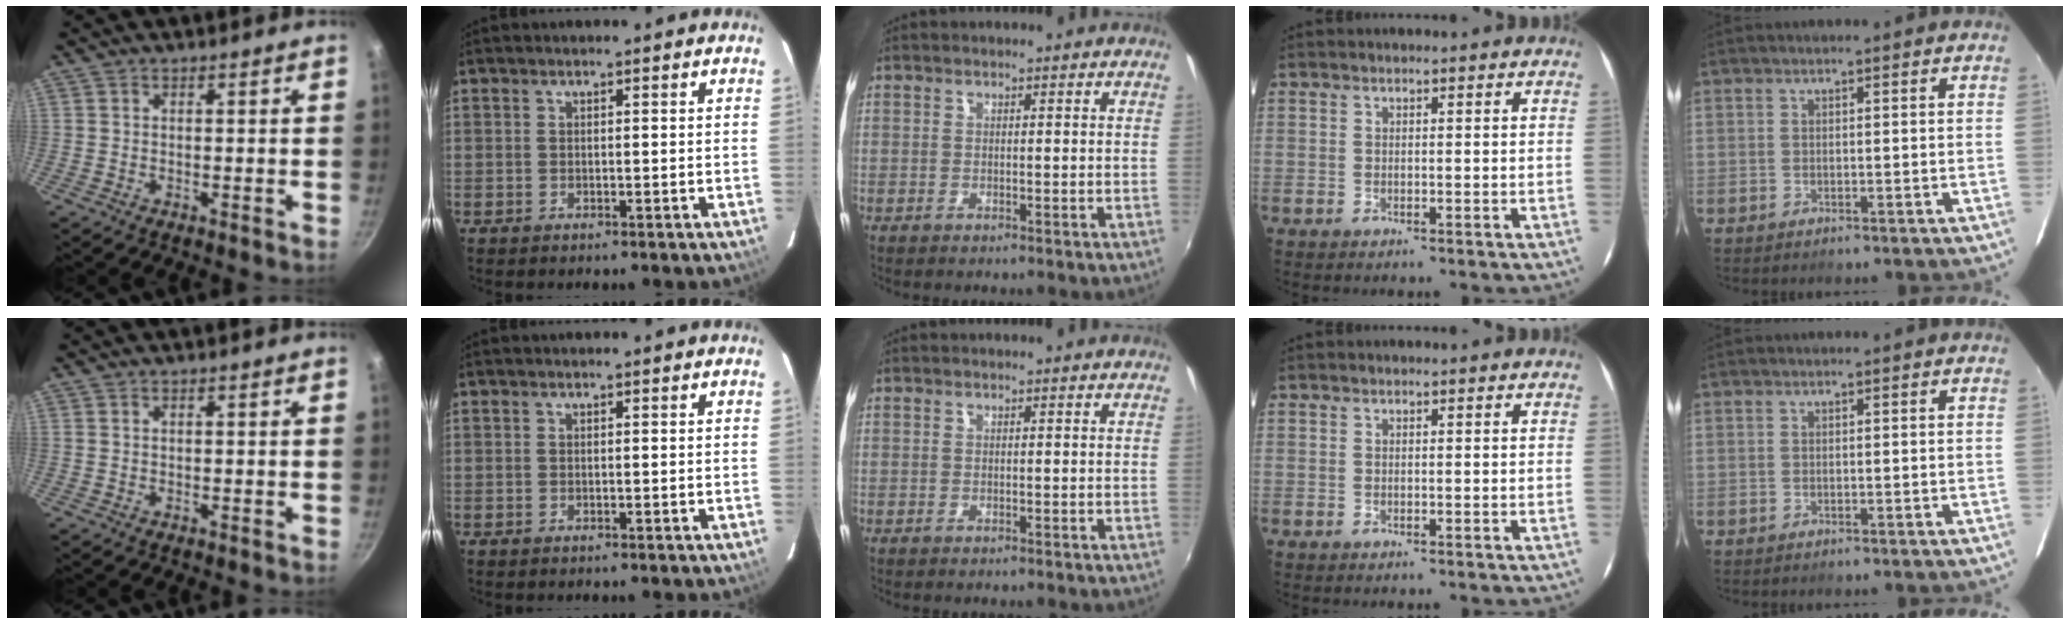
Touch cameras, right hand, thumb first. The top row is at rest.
{}